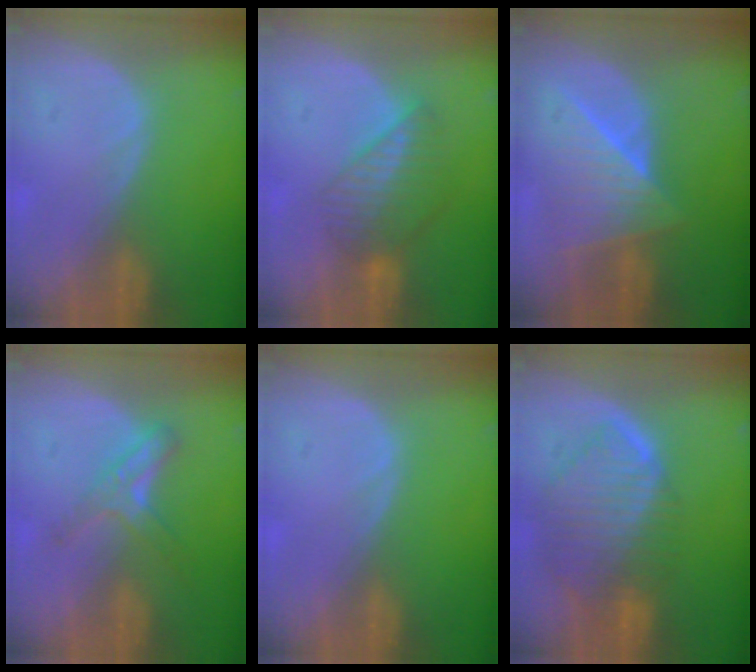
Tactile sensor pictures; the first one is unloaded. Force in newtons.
{"total": 7.0, "press": 6.0, "slide": 3.5}
{"total": 7.4, "press": 7.4, "slide": 0.5}
{"total": 5.4, "press": 4.8, "slide": 2.6}
{"total": 0.0}
{"total": 10.1, "press": 8.6, "slide": 5.2}